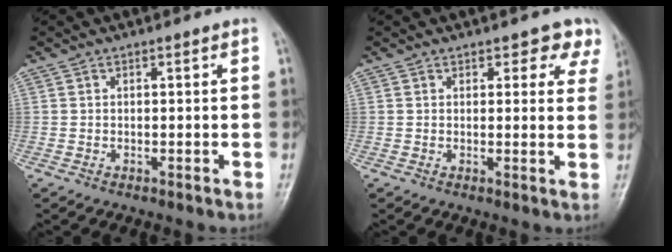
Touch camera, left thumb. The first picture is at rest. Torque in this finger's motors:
{"motor_torque": [0.08, 0.12, -0.08, -0.07, 0.06]}